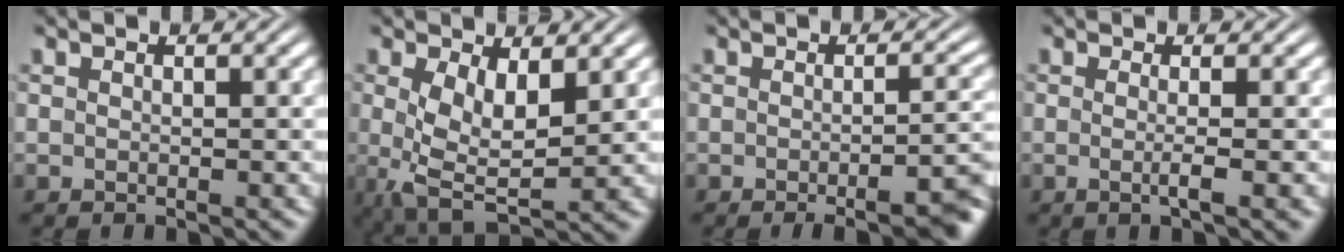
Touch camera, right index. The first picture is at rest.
{"total": 6.5, "force": [-1.4, 3.6, 5.2], "torque": [-0.117, -0.051, 0.003]}
{"total": 6.0, "force": [-3.9, 1.6, 4.2], "torque": [-0.033, 0.003, -0.062]}
{"total": 2.0, "force": [-0.5, -0.3, 1.9], "torque": [-0.037, -0.010, -0.009]}